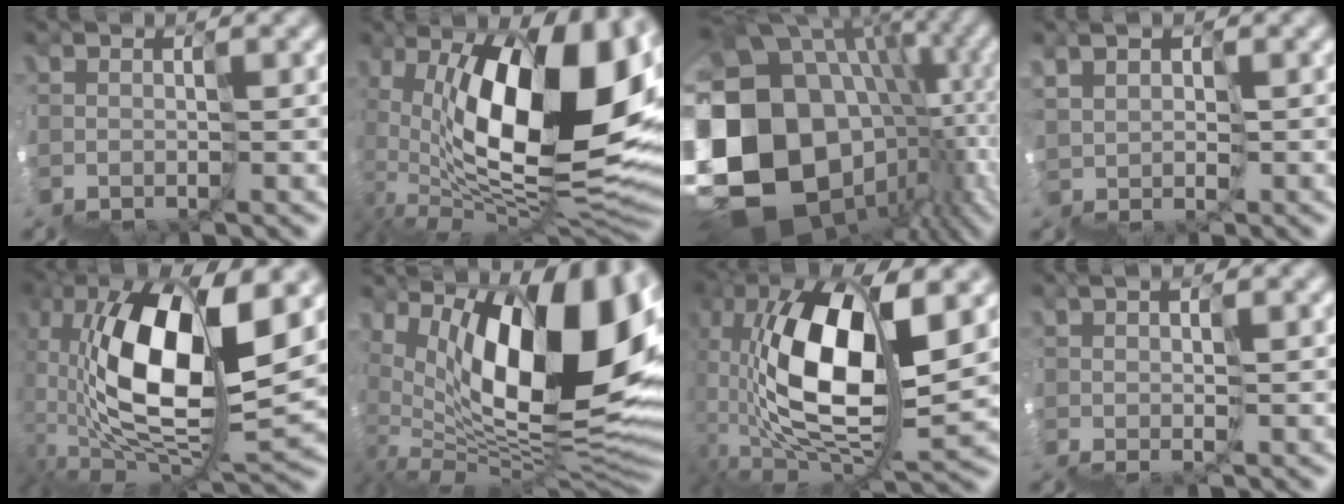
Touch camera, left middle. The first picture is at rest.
{"total": 12.3, "force": [4.4, 4.3, 10.6], "torque": [-0.156, 0.024, 0.069]}
{"total": 14.8, "force": [-1.0, 12.0, 8.5], "torque": [-0.180, -0.001, 0.014]}
{"total": 2.2, "force": [1.9, -0.7, -0.9], "torque": [0.024, 0.019, 0.035]}
{"total": 9.1, "force": [2.2, 2.3, 8.5], "torque": [-0.160, 0.019, 0.037]}
{"total": 12.7, "force": [6.9, 3.2, 10.2], "torque": [-0.140, 0.022, 0.119]}
{"total": 8.4, "force": [1.5, 2.2, 7.9], "torque": [-0.153, 0.027, 0.022]}
{"total": 1.8, "force": [0.8, -0.7, 1.4], "torque": [-0.014, -0.005, 0.030]}